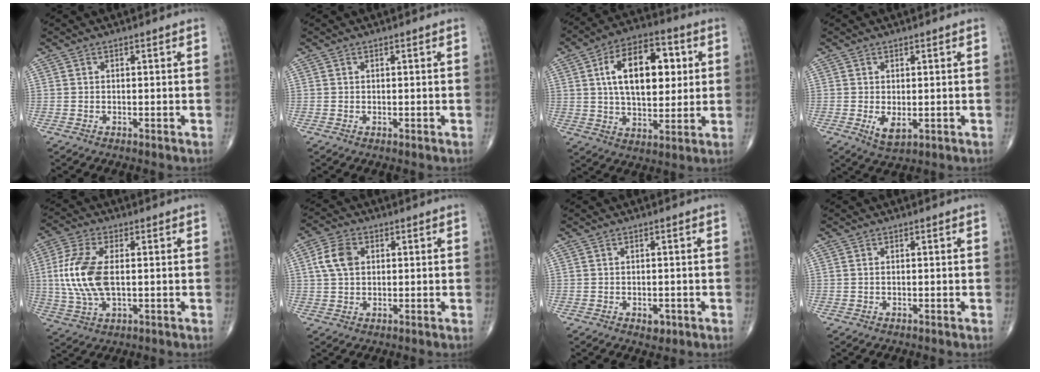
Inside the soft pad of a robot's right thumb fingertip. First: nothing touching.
{"total": 0.0}
{"total": 17.8, "force": [4.1, 9.9, 14.3], "torque": [-0.201, 0.002, 0.066]}
{"total": 3.6, "force": [-0.6, 1.8, 3.0], "torque": [-0.048, -0.009, 0.000]}
{"total": 12.2, "force": [0.6, 6.1, 10.5], "torque": [-0.239, 0.000, 0.014]}
{"total": 6.1, "force": [1.4, 4.2, 4.2], "torque": [-0.081, 0.006, 0.023]}
{"total": 2.0, "force": [-0.7, 1.3, 1.3], "torque": [-0.009, 0.000, -0.006]}
{"total": 0.0}